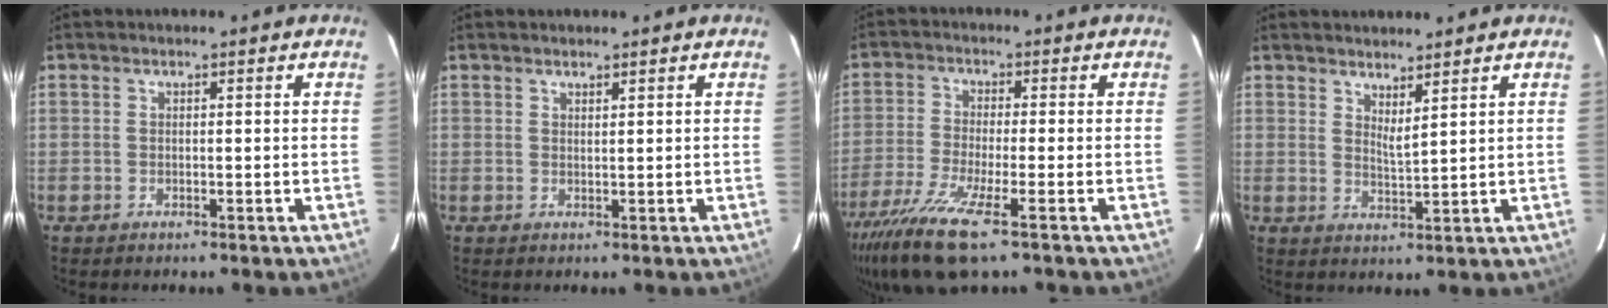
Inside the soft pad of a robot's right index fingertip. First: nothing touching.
{"total": 1.1, "force": [1.0, 0.0, 0.4], "torque": [-0.009, -0.003, 0.015]}
{"total": 12.0, "force": [-7.7, 1.7, 9.1], "torque": [-0.202, -0.044, -0.149]}
{"total": 3.6, "force": [3.0, 0.0, 2.0], "torque": [-0.034, -0.004, 0.047]}